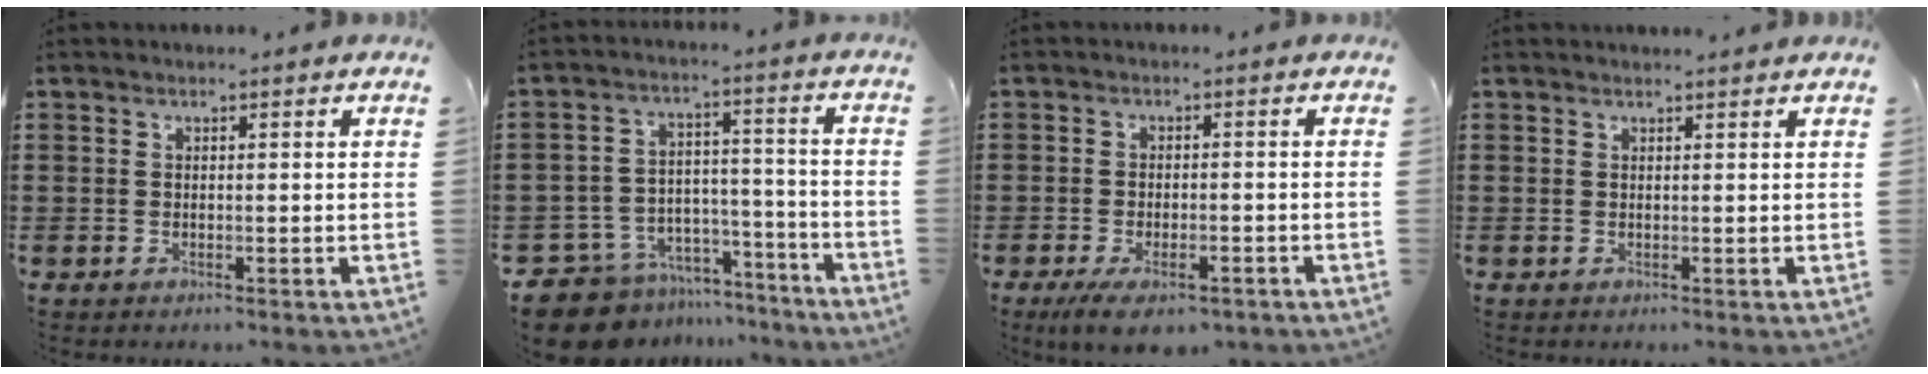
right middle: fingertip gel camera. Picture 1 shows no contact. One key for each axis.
{"total": 10.1, "fx": -9.3, "fy": 3.6, "fz": 1.8, "tx": -0.048, "ty": 0.028, "tz": -0.179}
{"total": 4.2, "fx": -3.0, "fy": 1.2, "fz": 2.7, "tx": -0.063, "ty": -0.008, "tz": -0.060}
{"total": 0.7, "fx": 0.7, "fy": -0.1, "fz": 0.1, "tx": -0.004, "ty": 0.000, "tz": 0.014}